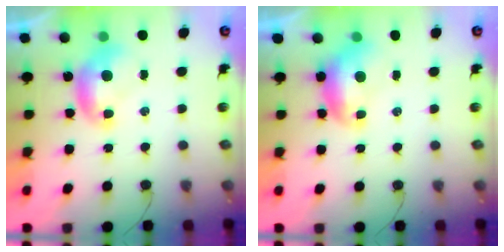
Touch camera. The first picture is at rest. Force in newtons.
{"total": 1.2, "press": 1.1, "slide": 0.3}